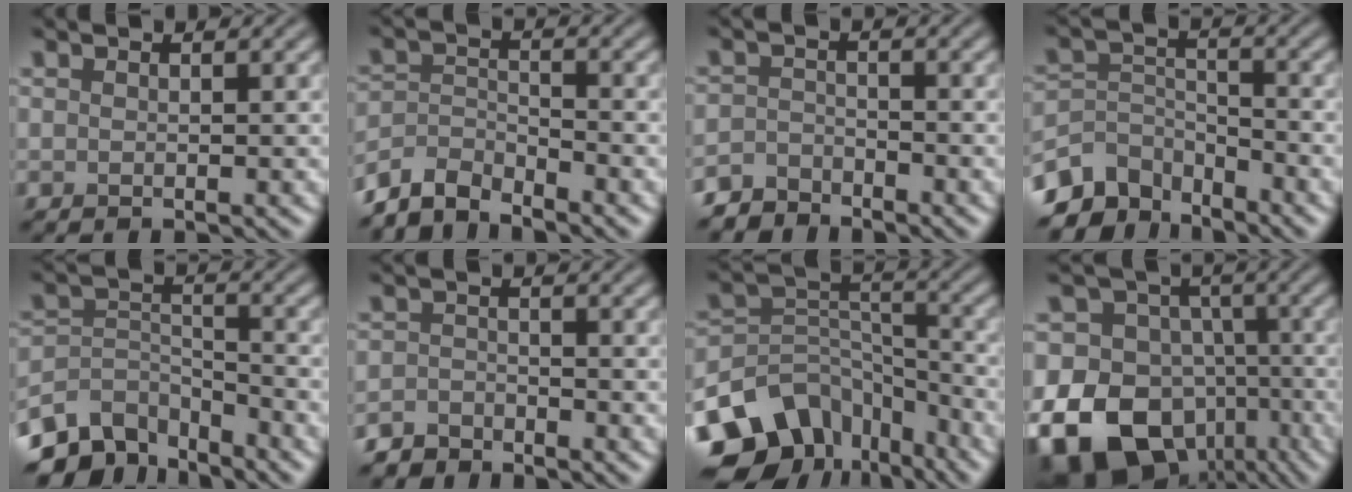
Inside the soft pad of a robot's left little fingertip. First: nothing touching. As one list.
[{"total": 3.8, "force": [-3.6, 1.0, 0.8], "torque": [-0.012, 0.001, -0.081]}, {"total": 2.9, "force": [-2.7, 0.9, 0.1], "torque": [0.002, 0.002, -0.059]}, {"total": 6.2, "force": [-5.2, 3.1, 1.7], "torque": [-0.027, -0.013, -0.109]}, {"total": 7.3, "force": [-5.9, 3.5, 2.6], "torque": [-0.047, -0.017, -0.115]}, {"total": 2.5, "force": [-2.4, 0.8, 0.1], "torque": [0.002, 0.001, -0.051]}, {"total": 11.2, "force": [-7.6, 7.1, 4.1], "torque": [-0.078, 0.006, -0.130]}, {"total": 17.0, "force": [-6.6, 13.0, 8.8], "torque": [-0.176, -0.018, -0.107]}]